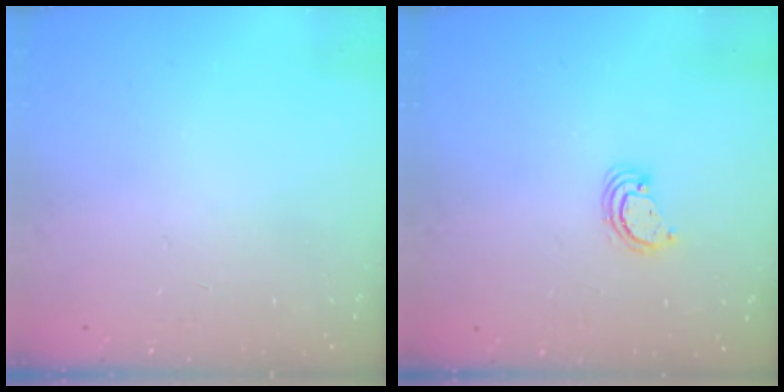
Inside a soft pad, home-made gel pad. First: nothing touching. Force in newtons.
{"total": 2.9, "press": 2.9, "slide": 0.3}